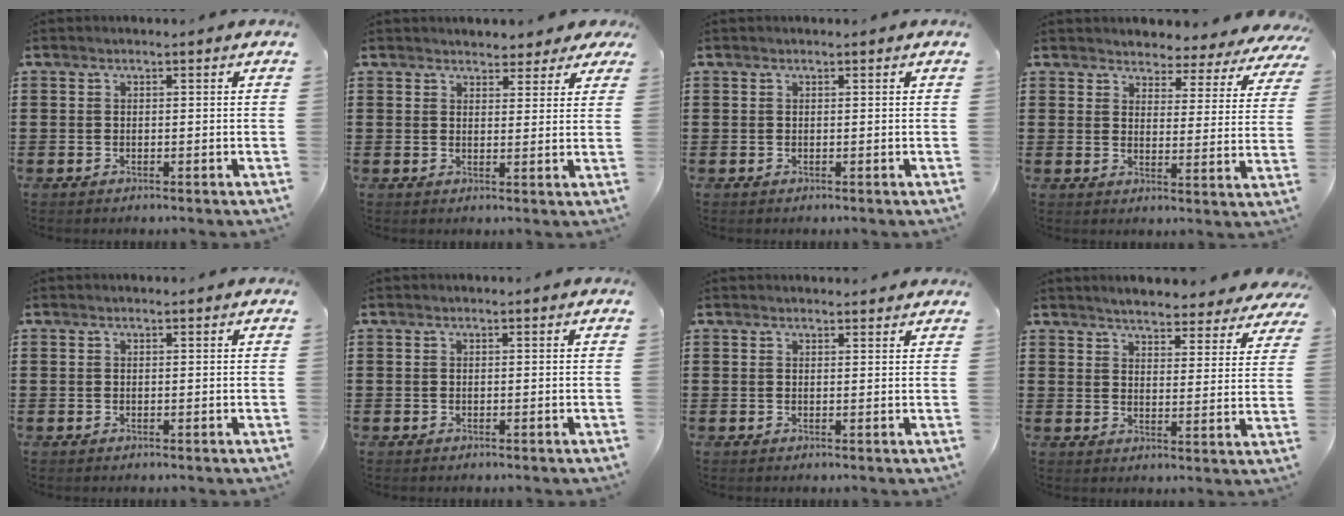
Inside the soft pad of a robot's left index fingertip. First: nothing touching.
{"total": 3.3, "force": [3.0, 1.2, 0.4], "torque": [-0.012, -0.006, 0.055]}
{"total": 0.0}
{"total": 3.5, "force": [3.4, 0.8, -0.1], "torque": [-0.025, -0.024, 0.056]}
{"total": 0.0}
{"total": 0.0}
{"total": 1.4, "force": [1.4, 0.1, 0.1], "torque": [-0.005, 0.001, 0.026]}
{"total": 4.2, "force": [4.1, 0.0, 0.5], "torque": [-0.031, -0.023, 0.070]}